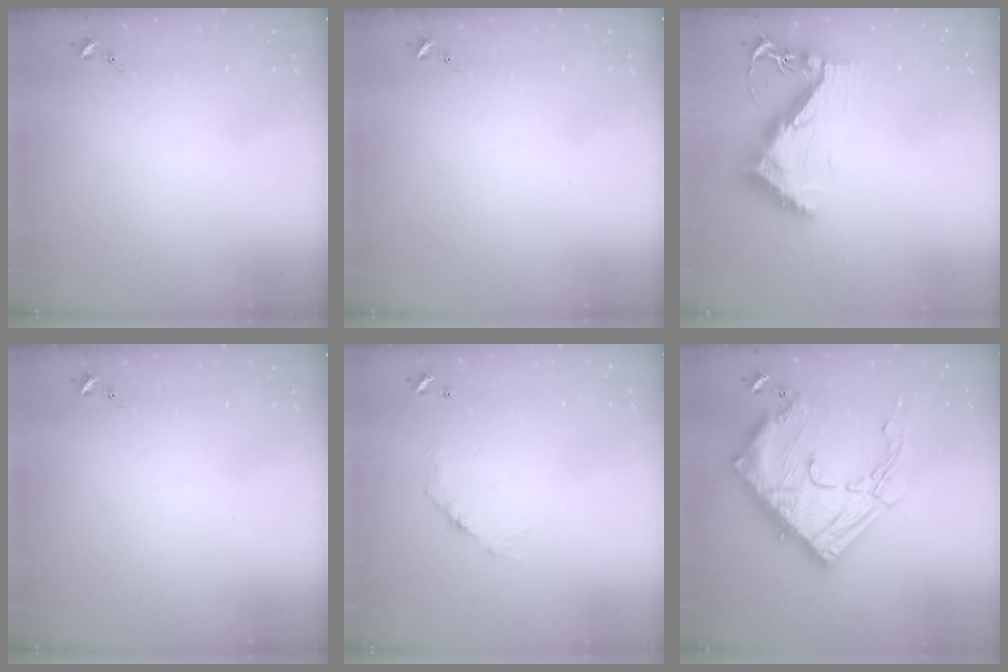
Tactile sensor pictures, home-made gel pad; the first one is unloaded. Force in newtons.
{"total": 0.0}
{"total": 11.4, "press": 11.3, "slide": 1.2}
{"total": 0.0}
{"total": 5.7, "press": 5.7, "slide": 0.4}
{"total": 29.9, "press": 29.8, "slide": 2.4}